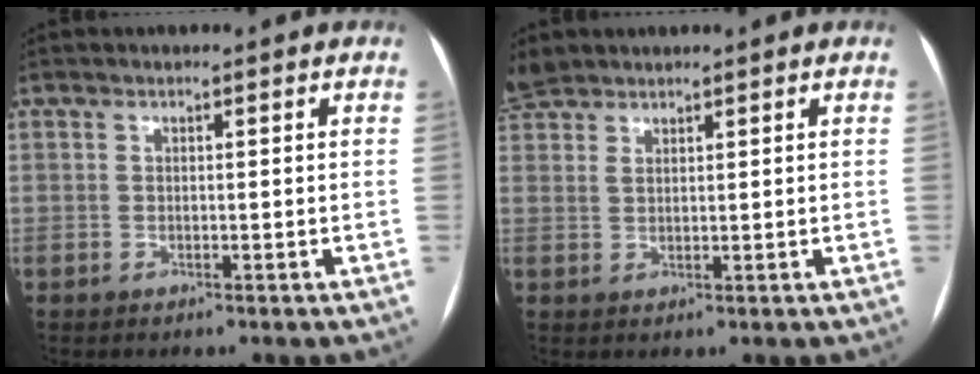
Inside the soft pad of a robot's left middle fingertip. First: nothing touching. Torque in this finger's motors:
{"motor_torque": [0.09, -0.09, 0.02, 0.08]}